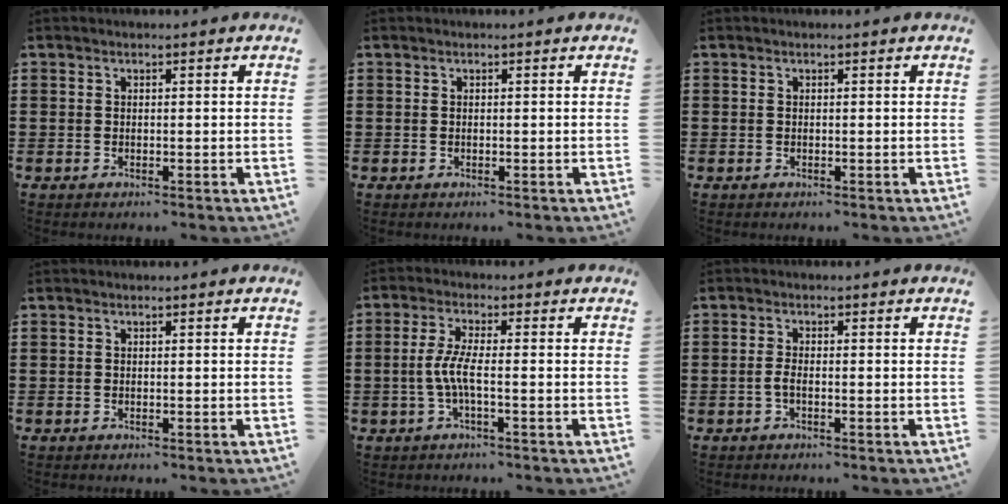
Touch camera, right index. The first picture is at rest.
{"total": 0.0}
{"total": 0.0}
{"total": 0.0}
{"total": 4.5, "force": [-1.0, 0.5, 4.4], "torque": [-0.109, -0.010, -0.031]}
{"total": 1.8, "force": [-0.7, 0.2, 1.6], "torque": [-0.047, -0.009, -0.016]}